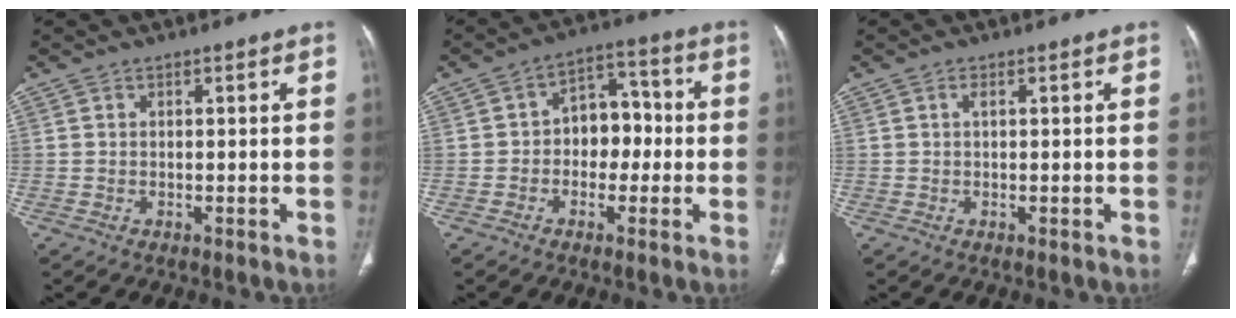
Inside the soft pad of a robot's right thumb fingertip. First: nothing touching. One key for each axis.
{"total": 8.5, "fx": -0.9, "fy": 6.3, "fz": 5.7, "tx": -0.039, "ty": 0.037, "tz": -0.026}
{"total": 1.1, "fx": 0.2, "fy": 0.4, "fz": 1.0, "tx": -0.025, "ty": -0.001, "tz": 0.001}